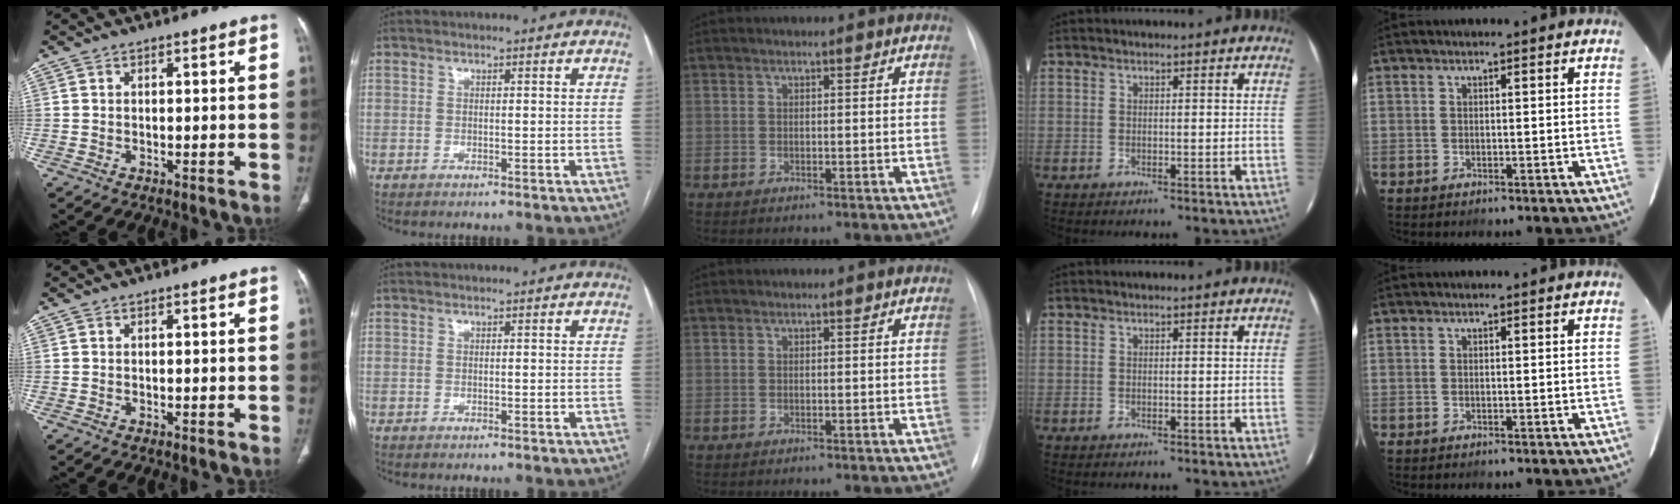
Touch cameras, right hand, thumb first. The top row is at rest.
{}